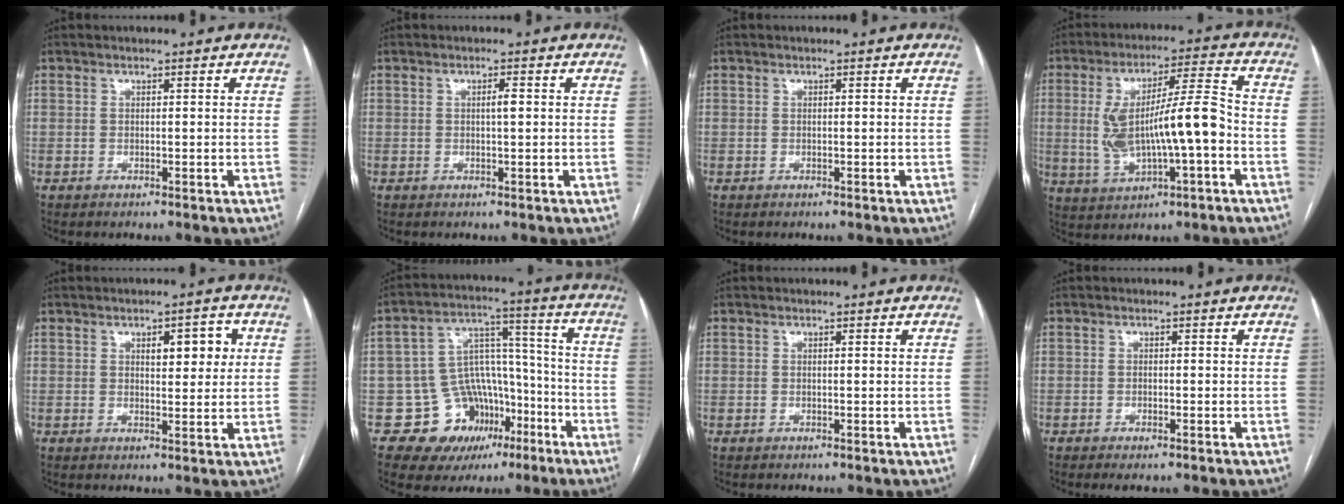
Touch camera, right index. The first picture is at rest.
{"total": 1.3, "force": [0.1, 0.1, 1.3], "torque": [-0.023, 0.002, 0.002]}
{"total": 0.0}
{"total": 13.3, "force": [-1.5, 2.3, 13.1], "torque": [-0.244, 0.021, -0.017]}
{"total": 4.9, "force": [1.6, 1.9, 4.2], "torque": [-0.055, 0.008, 0.023]}
{"total": 12.8, "force": [-6.2, 10.3, 4.4], "torque": [-0.054, 0.067, -0.082]}
{"total": 0.0}
{"total": 1.3, "force": [-0.9, 0.2, 1.0], "torque": [-0.016, -0.003, -0.011]}